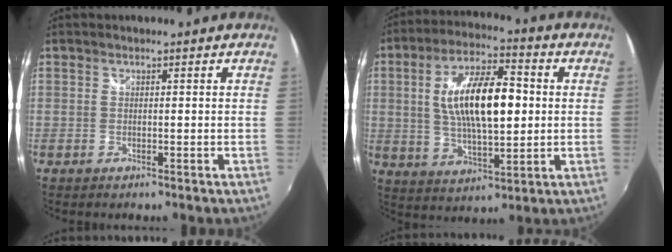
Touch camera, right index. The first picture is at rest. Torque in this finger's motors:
{"motor_torque": [0.90, -0.22, 0.63, 0.21]}